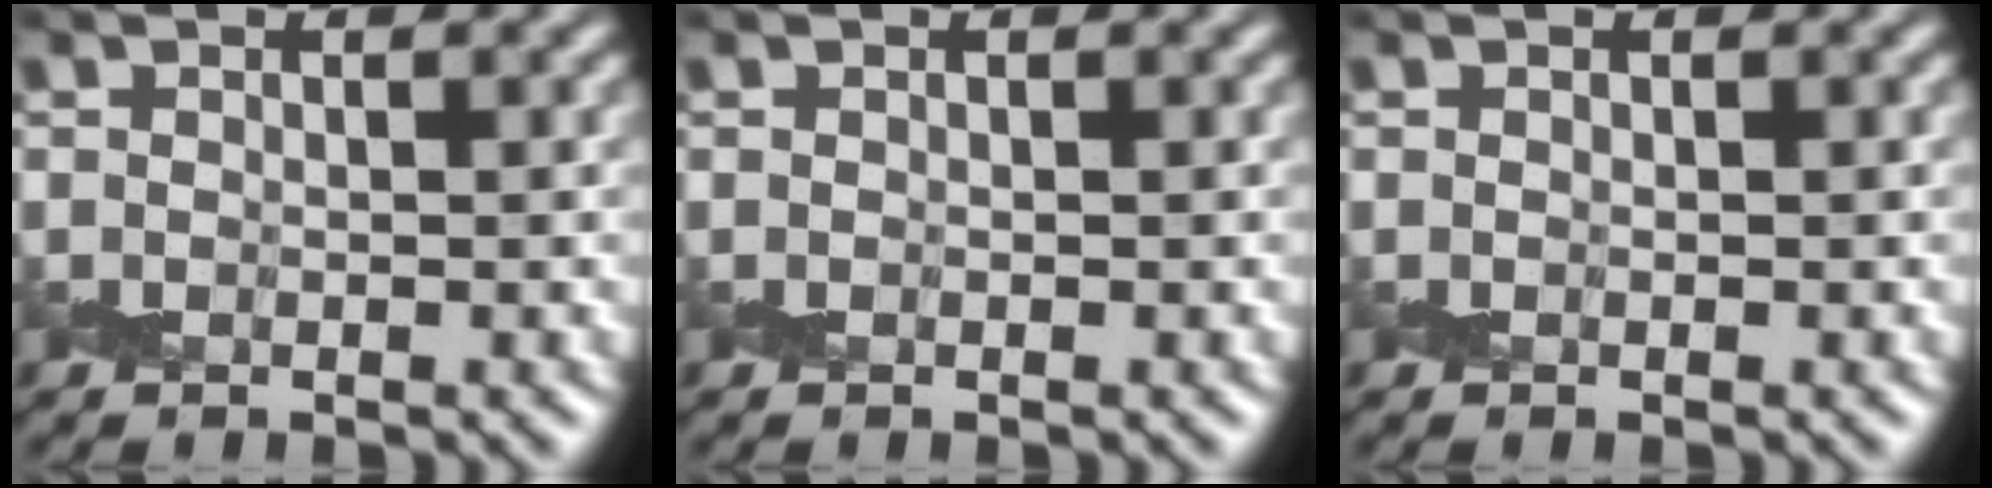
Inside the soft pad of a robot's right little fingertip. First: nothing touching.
{"total": 0.0}
{"total": 0.0}